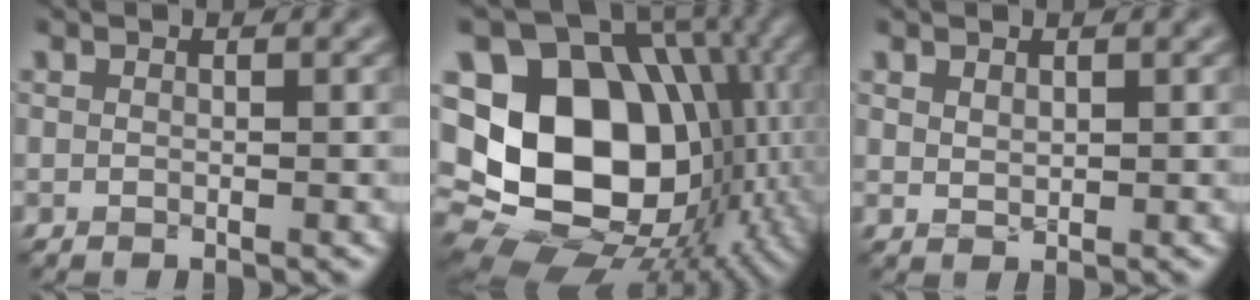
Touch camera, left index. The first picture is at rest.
{"total": 18.4, "force": [-0.7, 14.1, 11.8], "torque": [-0.189, -0.005, 0.008]}
{"total": 0.9, "force": [0.7, 0.5, 0.4], "torque": [-0.011, 0.000, 0.017]}